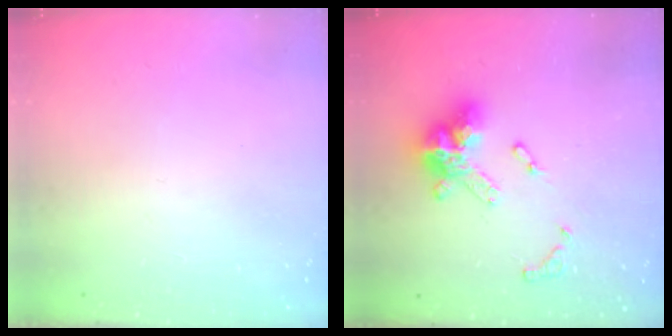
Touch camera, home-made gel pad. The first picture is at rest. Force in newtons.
{"total": 14.7, "press": 14.6, "slide": 1.6}